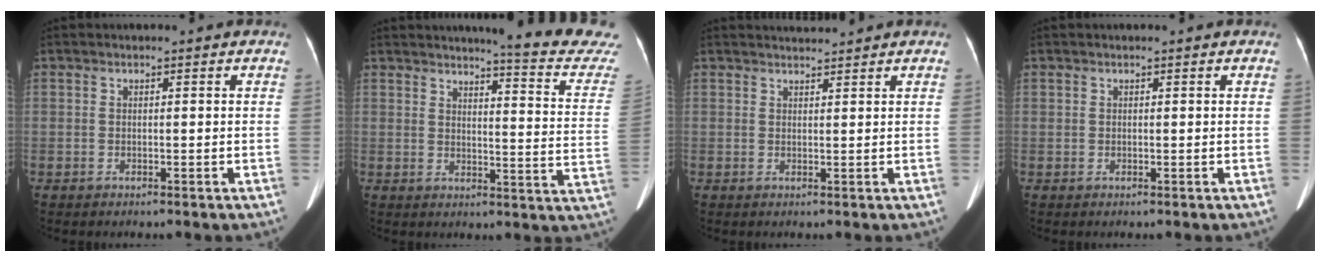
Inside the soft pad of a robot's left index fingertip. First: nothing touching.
{"total": 14.7, "force": [14.1, -1.2, 4.1], "torque": [-0.046, -0.118, 0.144]}
{"total": 2.0, "force": [2.0, -0.4, 0.0], "torque": [-0.002, 0.011, 0.037]}
{"total": 0.0}